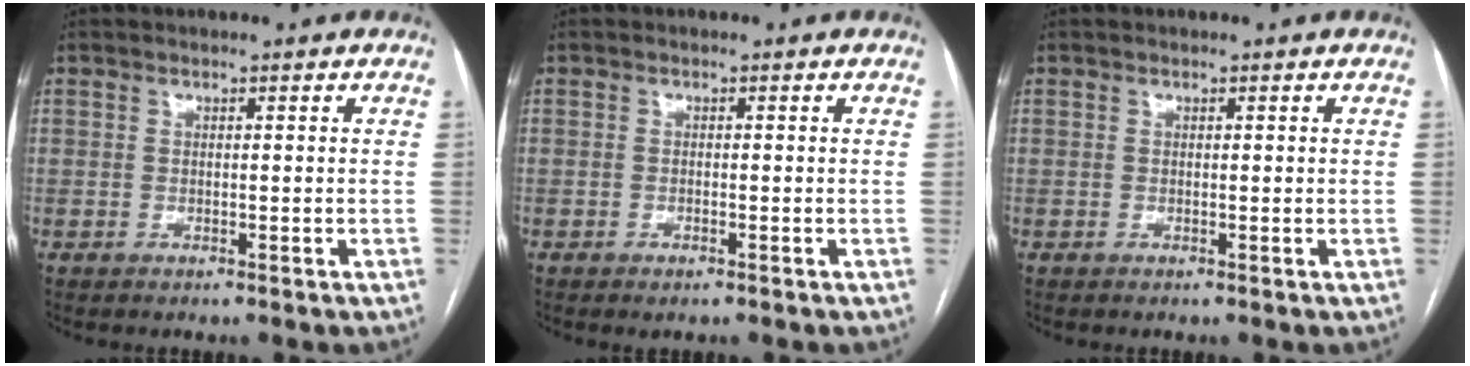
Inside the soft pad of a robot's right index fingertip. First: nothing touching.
{"total": 0.9, "force": [-0.6, 0.2, 0.6], "torque": [-0.012, -0.002, -0.007]}
{"total": 0.0}